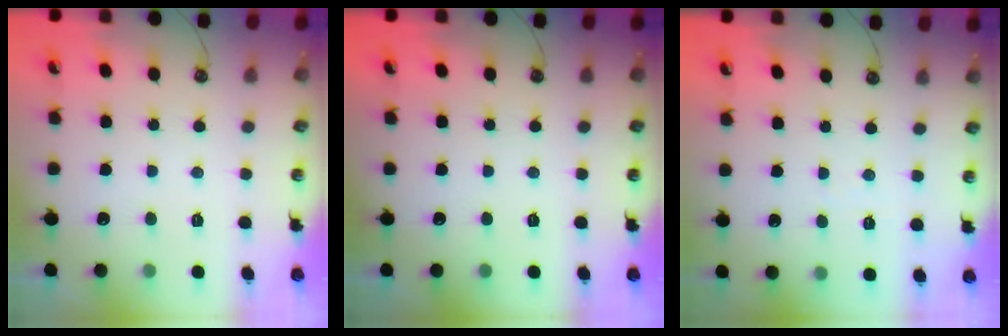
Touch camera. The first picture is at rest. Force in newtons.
{"total": 0.0}
{"total": 2.9, "press": 2.9, "slide": 0.4}